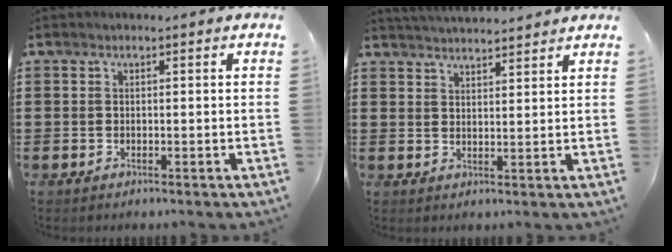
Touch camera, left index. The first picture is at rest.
{"total": 3.1, "force": [3.1, -0.4, 0.2], "torque": [-0.012, -0.012, 0.057]}